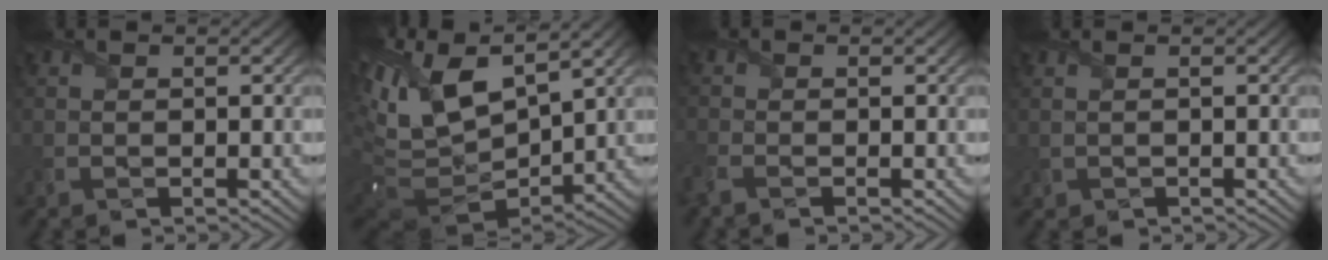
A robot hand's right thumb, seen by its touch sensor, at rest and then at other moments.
{"total": 16.3, "force": [5.2, 7.9, 13.2], "torque": [-0.266, 0.004, 0.122]}
{"total": 2.8, "force": [-2.2, 0.9, 1.4], "torque": [-0.043, -0.016, -0.054]}
{"total": 0.7, "force": [0.0, 0.5, 0.5], "torque": [-0.019, -0.003, 0.003]}